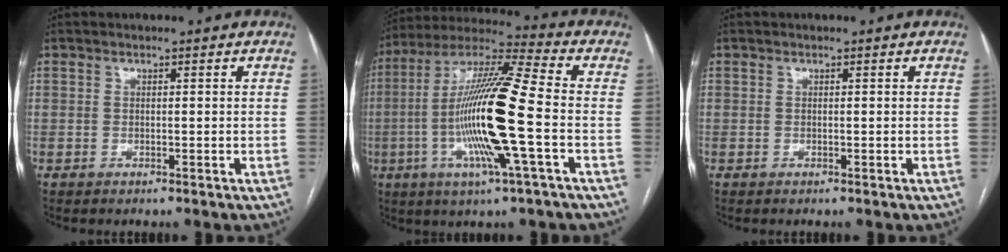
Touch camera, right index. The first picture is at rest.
{"total": 18.5, "force": [-3.4, 0.2, 18.2], "torque": [-0.361, -0.005, -0.074]}
{"total": 0.0}